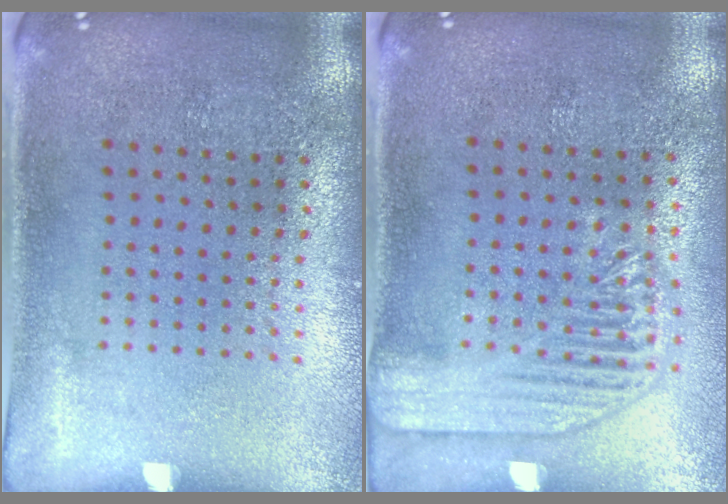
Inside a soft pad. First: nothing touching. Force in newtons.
{"total": 2.0, "press": 1.8, "slide": 0.7}